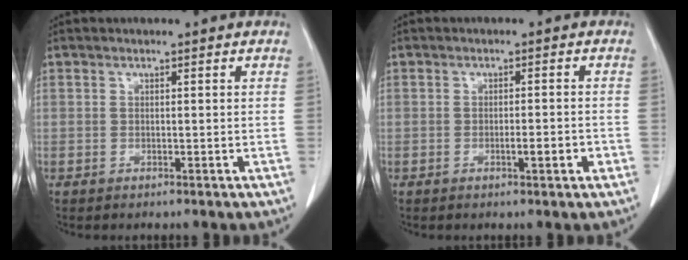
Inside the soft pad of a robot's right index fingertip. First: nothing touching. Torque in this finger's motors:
{"motor_torque": [0.64, -0.29, 0.18, 0.06]}